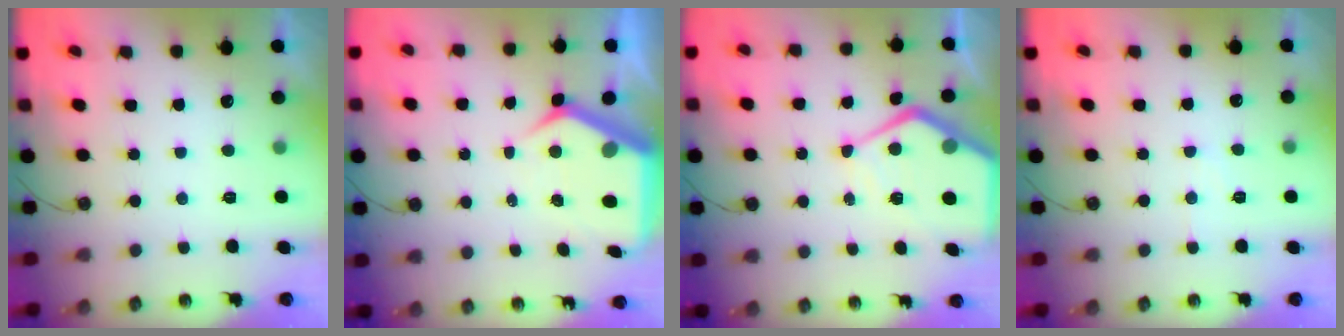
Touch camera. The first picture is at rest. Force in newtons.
{"total": 9.4, "press": 9.3, "slide": 1.3}
{"total": 11.0, "press": 11.0, "slide": 0.5}
{"total": 4.7, "press": 4.7, "slide": 0.7}